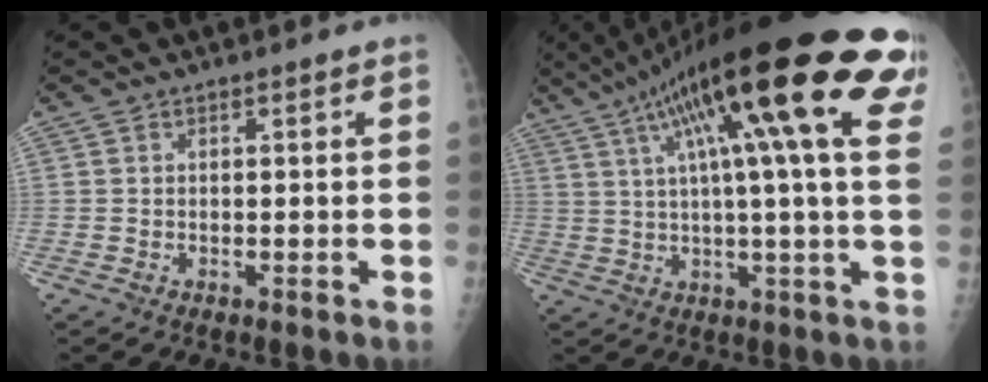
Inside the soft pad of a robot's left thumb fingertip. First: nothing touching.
{"total": 27.7, "force": [12.4, 4.7, 24.3], "torque": [-0.347, 0.026, 0.178]}